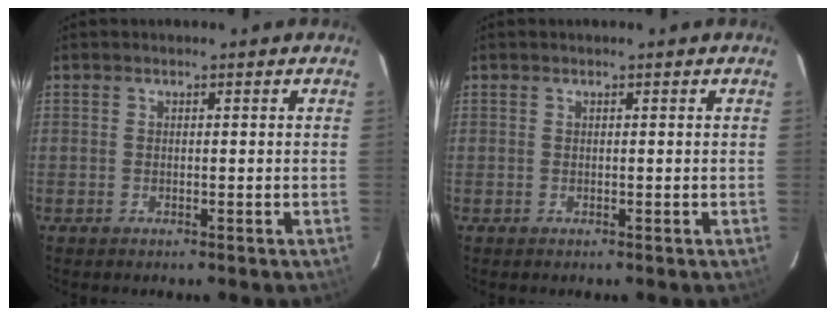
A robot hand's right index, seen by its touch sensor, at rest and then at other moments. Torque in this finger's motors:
{"motor_torque": [0.08, 0.03, -0.02, 0.00]}